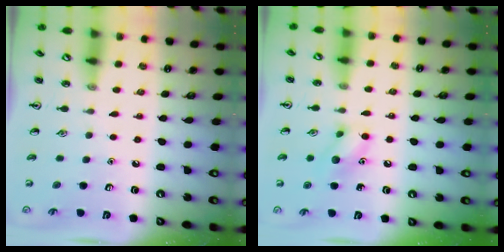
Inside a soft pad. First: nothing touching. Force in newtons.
{"total": 8.6, "press": 8.6, "slide": 0.6}